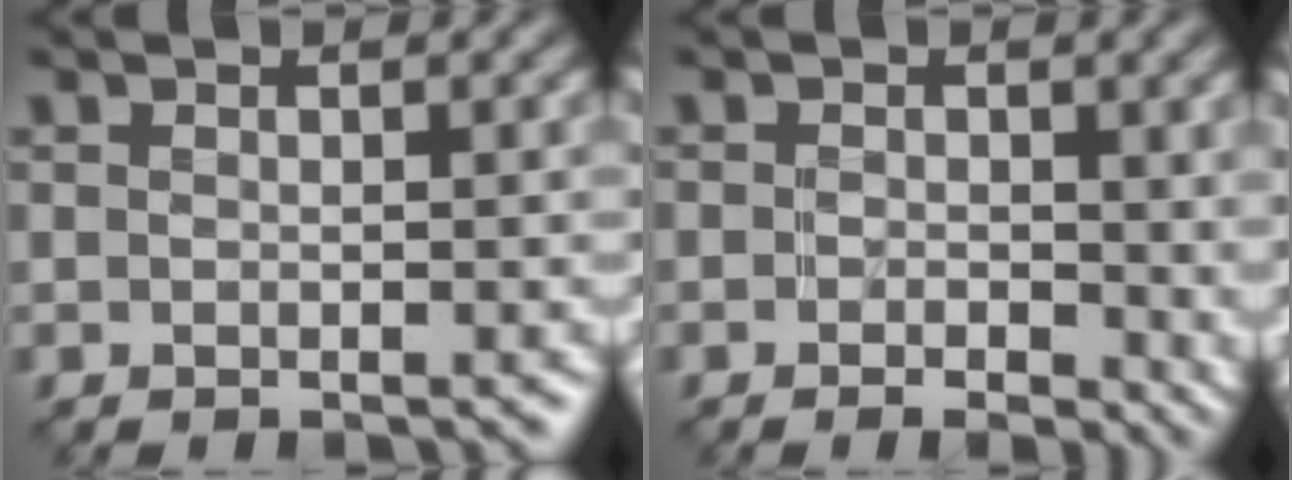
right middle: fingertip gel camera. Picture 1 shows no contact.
{"total": 4.6, "force": [-0.5, 2.7, 3.6], "torque": [-0.035, -0.008, -0.008]}